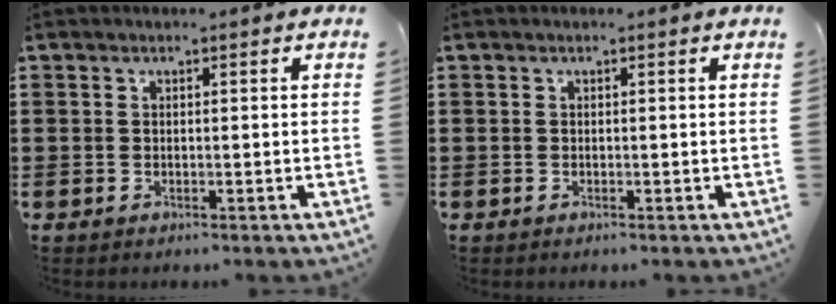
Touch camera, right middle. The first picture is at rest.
{"total": 0.0}